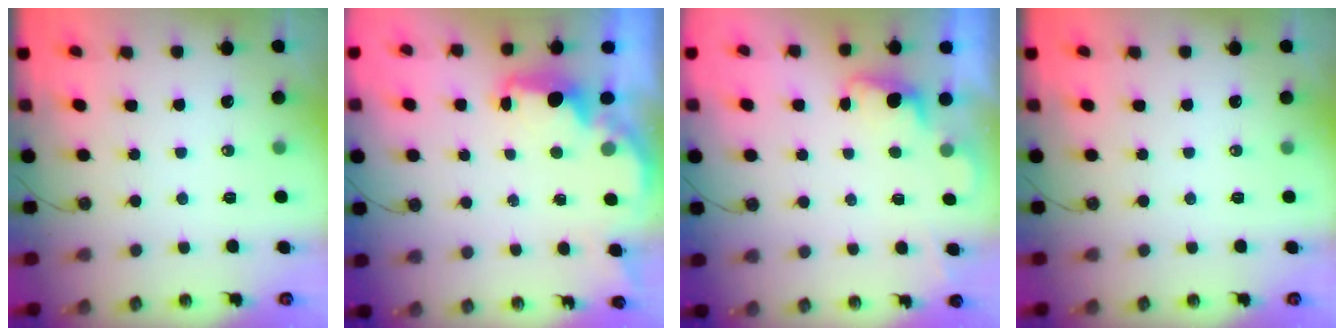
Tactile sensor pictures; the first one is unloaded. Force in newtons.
{"total": 2.3, "press": 2.2, "slide": 0.7}
{"total": 0.9, "press": 0.6, "slide": 0.7}
{"total": 0.0}